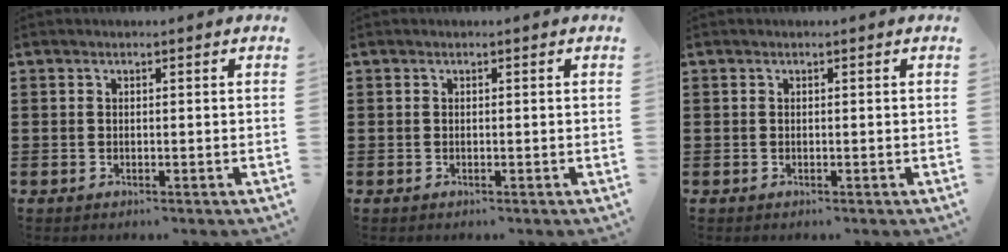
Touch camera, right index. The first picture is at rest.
{"total": 0.0}
{"total": 0.0}